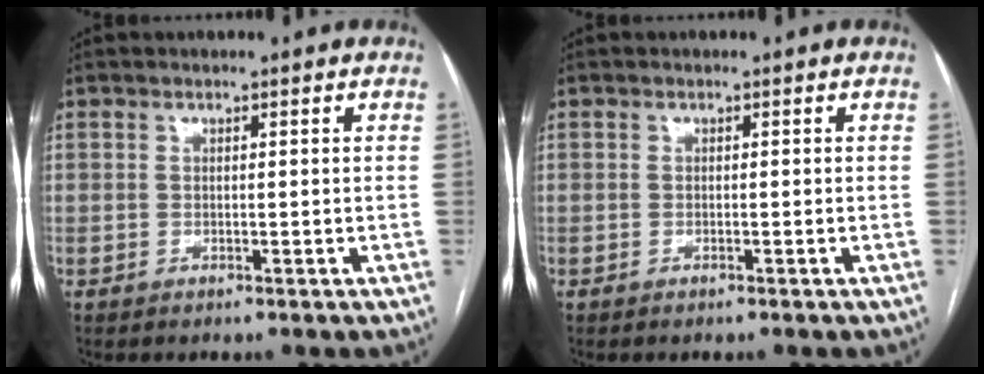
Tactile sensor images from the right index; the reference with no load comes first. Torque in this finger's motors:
{"motor_torque": [-0.01, 0.04, 0.03, 0.01]}